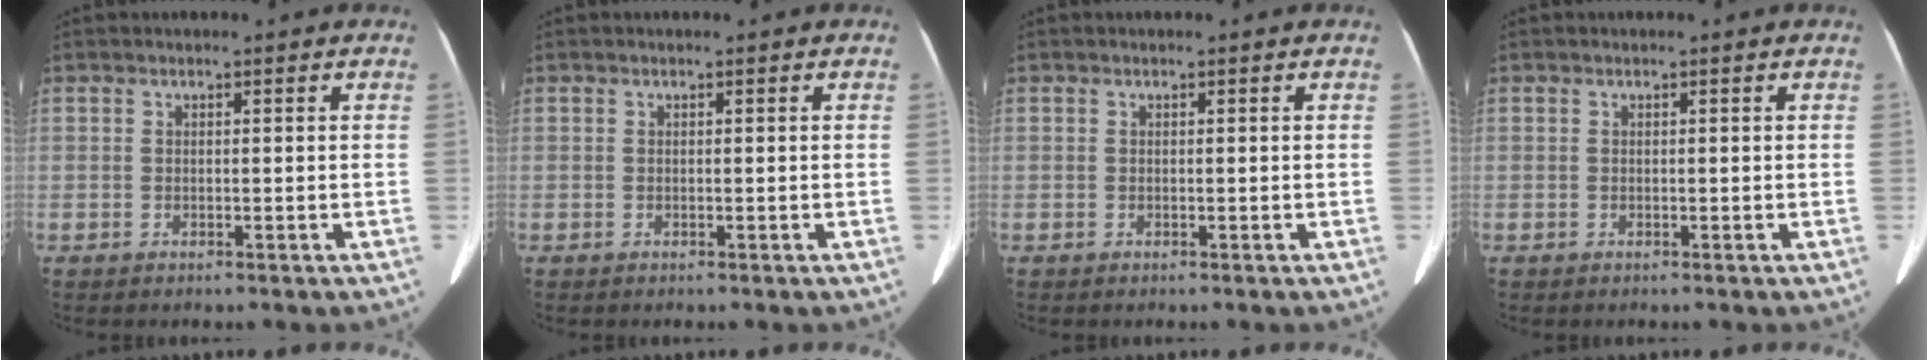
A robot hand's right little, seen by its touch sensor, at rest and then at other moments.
{"total": 0.0}
{"total": 0.0}
{"total": 0.0}